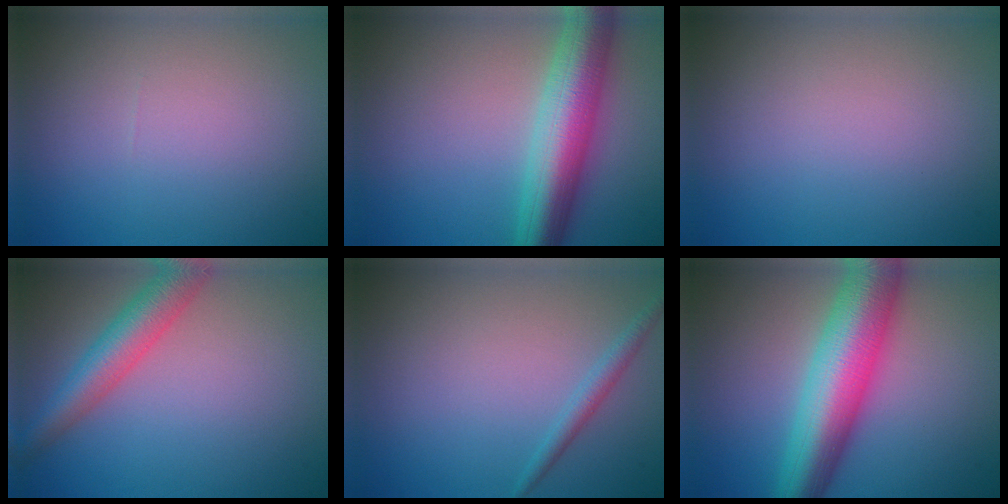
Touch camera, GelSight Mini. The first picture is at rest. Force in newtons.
{"total": 8.0, "press": 8.0, "slide": 0.1}
{"total": 0.0}
{"total": 5.0, "press": 5.0, "slide": 0.2}
{"total": 1.4, "press": 1.4, "slide": 0.1}
{"total": 10.0, "press": 10.0, "slide": 0.1}